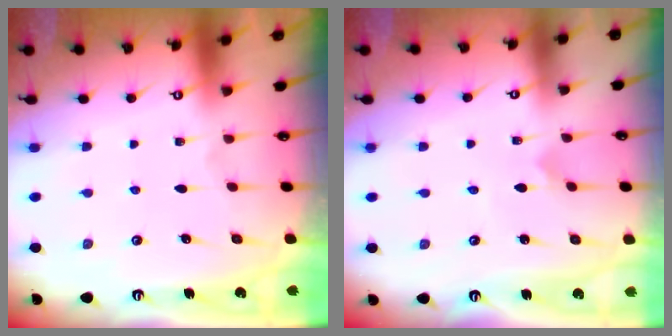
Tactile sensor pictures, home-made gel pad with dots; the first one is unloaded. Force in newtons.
{"total": 1.0, "press": 1.0, "slide": 0.1}